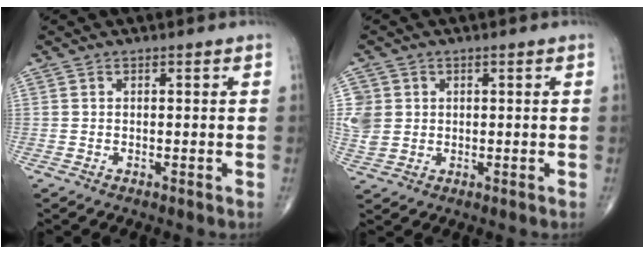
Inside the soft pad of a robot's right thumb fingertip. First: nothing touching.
{"total": 7.6, "force": [1.1, 6.9, 3.1], "torque": [-0.075, 0.008, 0.033]}